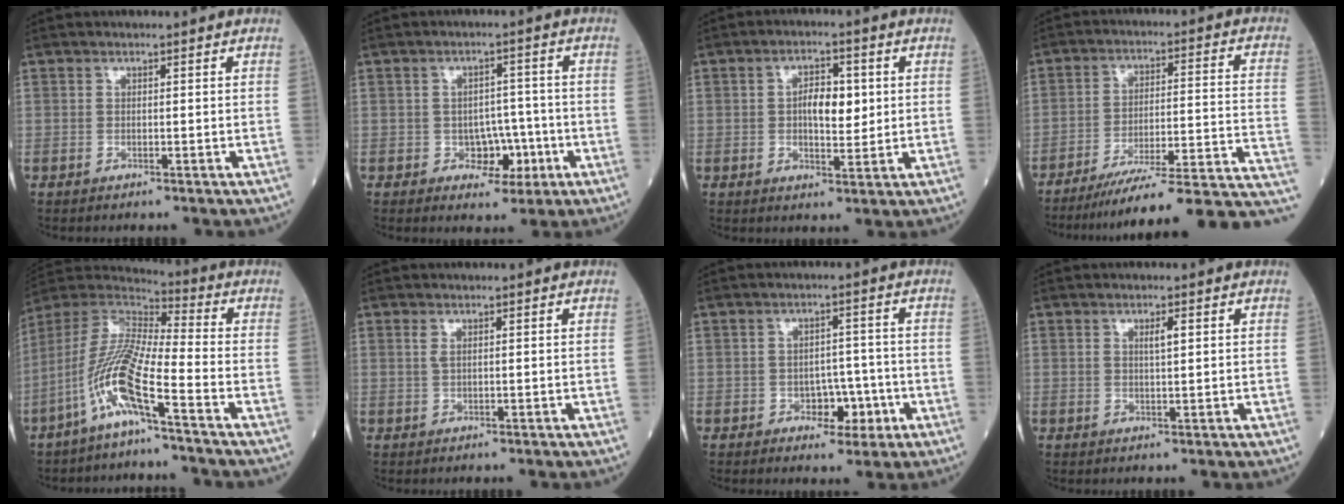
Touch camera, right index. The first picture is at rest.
{"total": 4.6, "force": [-1.7, 3.1, 3.0], "torque": [-0.035, 0.012, -0.020]}
{"total": 5.6, "force": [0.7, 2.5, 5.0], "torque": [-0.081, 0.007, 0.013]}
{"total": 20.3, "force": [-16.9, -0.1, 11.4], "torque": [-0.093, 0.012, -0.239]}
{"total": 12.0, "force": [-6.1, 0.3, 10.4], "torque": [-0.230, -0.009, -0.130]}
{"total": 0.8, "force": [0.4, 0.1, 0.7], "torque": [-0.023, 0.002, 0.007]}
{"total": 4.3, "force": [-1.8, 2.6, 2.9], "torque": [-0.033, 0.009, -0.023]}
{"total": 1.7, "force": [0.6, 0.2, 1.5], "torque": [-0.026, -0.001, 0.009]}